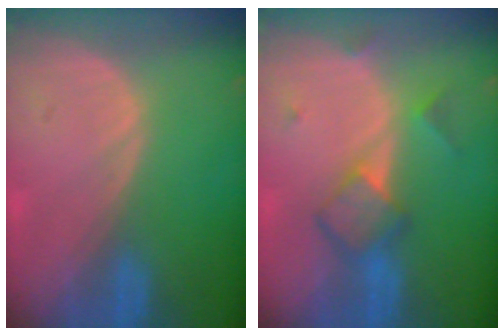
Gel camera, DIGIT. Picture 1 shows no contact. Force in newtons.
{"total": 5.3, "press": 5.3, "slide": 0.8}